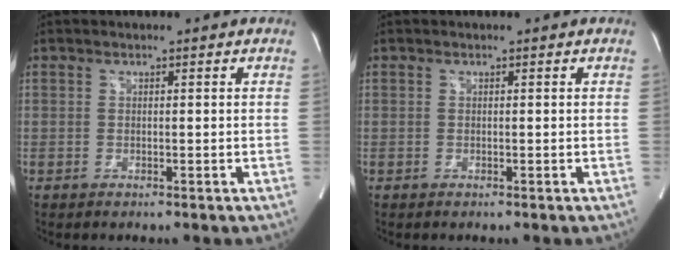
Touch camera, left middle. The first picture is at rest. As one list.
[{"total": 0.0}]